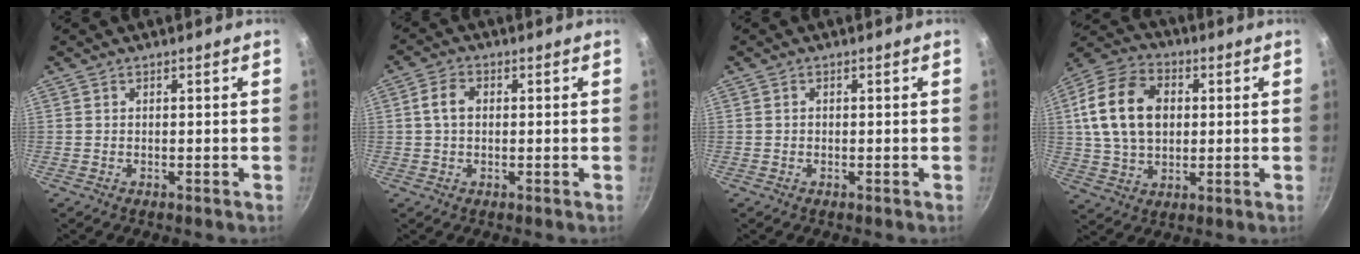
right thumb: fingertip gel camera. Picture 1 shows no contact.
{"total": 4.1, "force": [0.4, 2.9, 2.8], "torque": [-0.052, 0.011, 0.003]}
{"total": 0.5, "force": [-0.1, 0.5, 0.2], "torque": [-0.001, 0.003, -0.001]}
{"total": 16.3, "force": [2.6, 11.7, 11.1], "torque": [-0.185, 0.012, 0.042]}